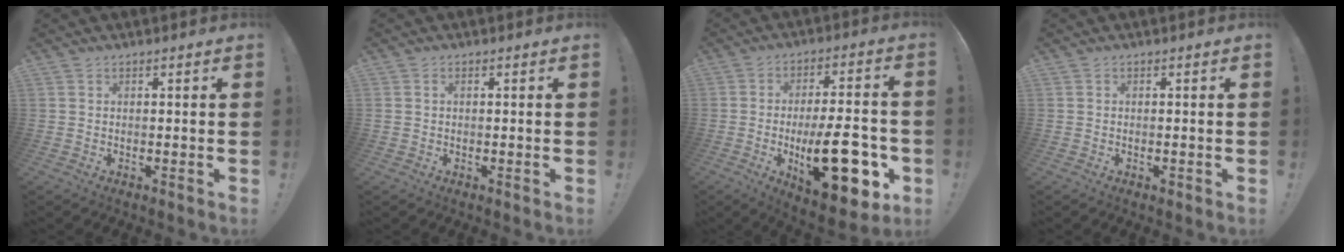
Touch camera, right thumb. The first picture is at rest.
{"total": 0.6, "force": [0.1, 0.5, 0.3], "torque": [-0.015, 0.005, 0.002]}
{"total": 23.5, "force": [-6.4, 9.6, 20.5], "torque": [-0.305, 0.029, -0.086]}
{"total": 0.6, "force": [-0.4, 0.3, 0.4], "torque": [-0.006, 0.002, -0.006]}